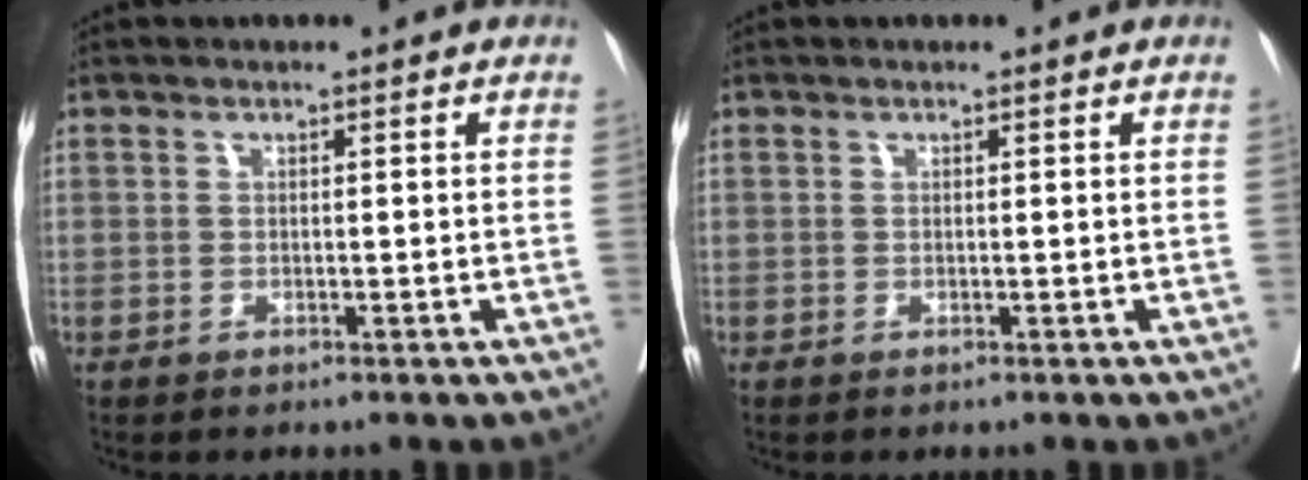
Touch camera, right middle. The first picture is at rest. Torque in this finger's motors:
{"motor_torque": [0.00, 0.00, 0.00, 0.00]}